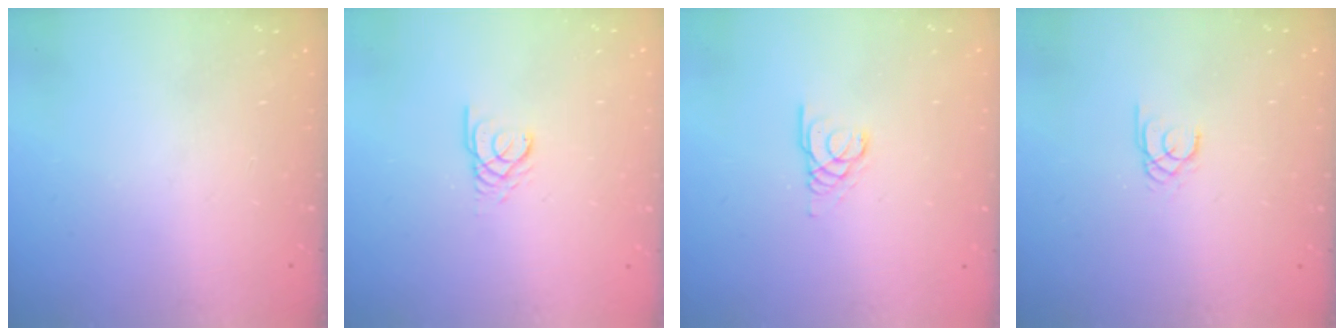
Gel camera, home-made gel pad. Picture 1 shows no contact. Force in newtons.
{"total": 2.4, "press": 2.4, "slide": 0.1}
{"total": 3.1, "press": 3.1, "slide": 0.2}
{"total": 1.5, "press": 1.5, "slide": 0.1}